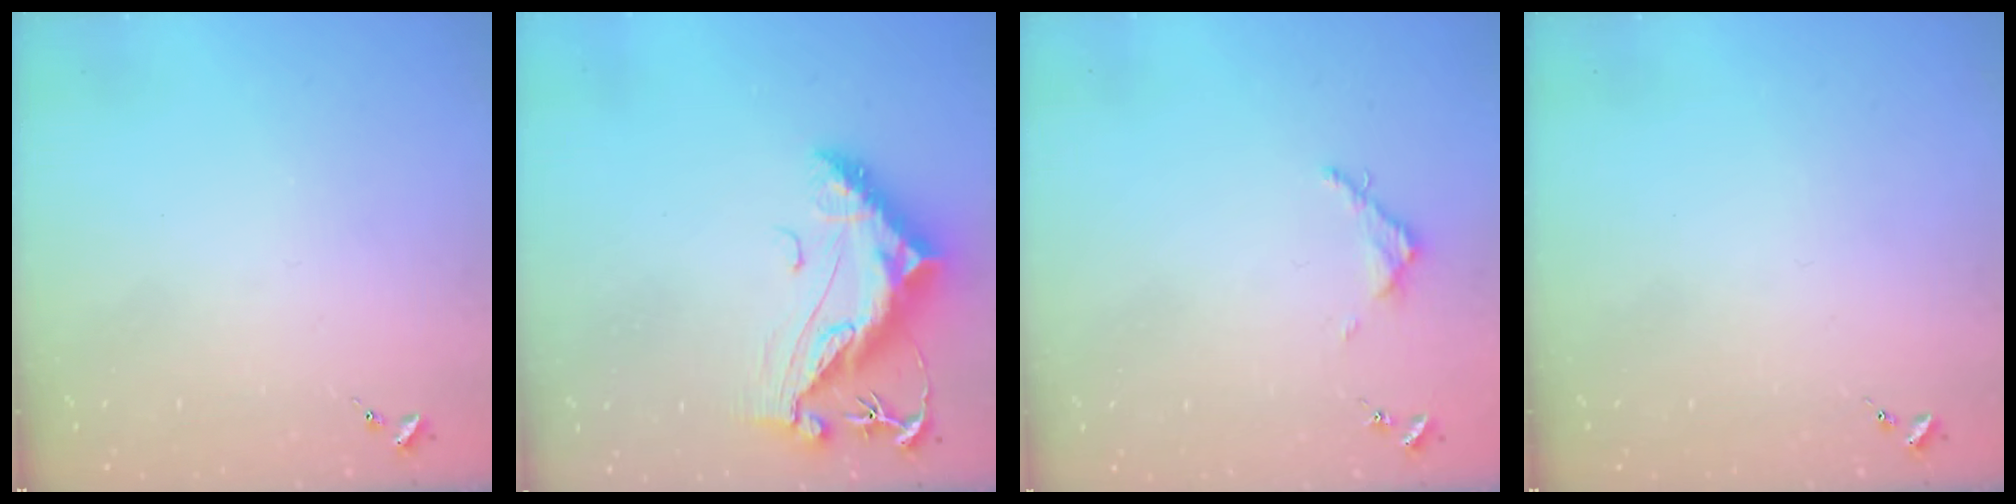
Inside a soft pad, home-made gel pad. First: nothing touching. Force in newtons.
{"total": 13.0, "press": 12.9, "slide": 1.6}
{"total": 3.1, "press": 3.1, "slide": 0.4}
{"total": 0.0}